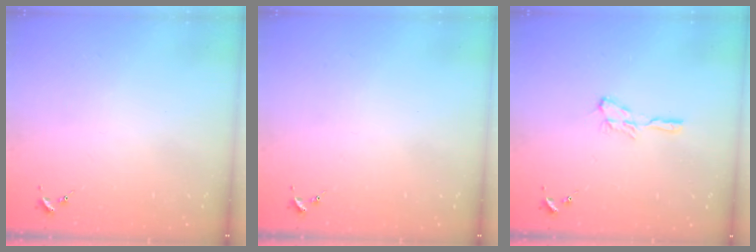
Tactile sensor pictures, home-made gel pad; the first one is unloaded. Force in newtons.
{"total": 0.0}
{"total": 6.9, "press": 6.8, "slide": 0.7}